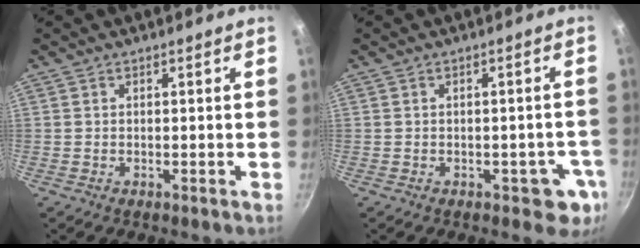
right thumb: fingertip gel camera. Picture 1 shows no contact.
{"total": 4.8, "force": [-1.6, 3.0, 3.4], "torque": [-0.006, 0.015, -0.014]}